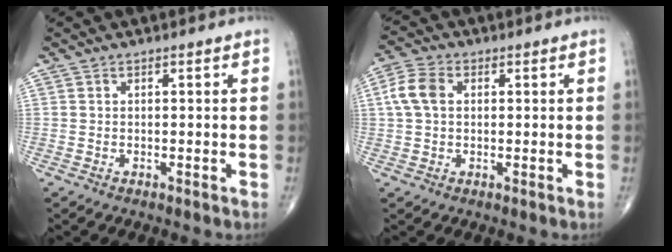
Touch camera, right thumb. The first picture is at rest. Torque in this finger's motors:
{"motor_torque": [0.01, 0.02, 0.33, 0.11, 0.10]}